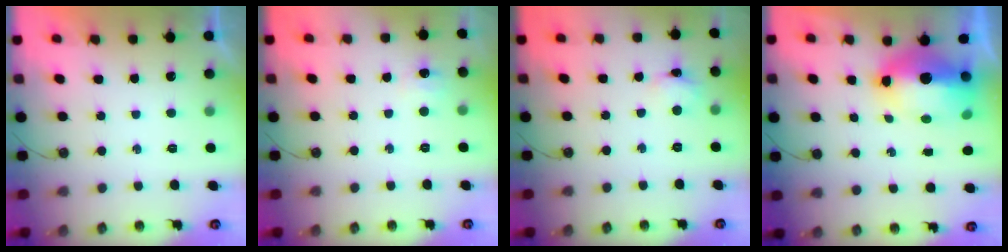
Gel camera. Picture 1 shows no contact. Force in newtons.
{"total": 6.0, "press": 6.0, "slide": 0.8}
{"total": 2.9, "press": 2.9, "slide": 0.2}
{"total": 15.9, "press": 13.6, "slide": 8.3}